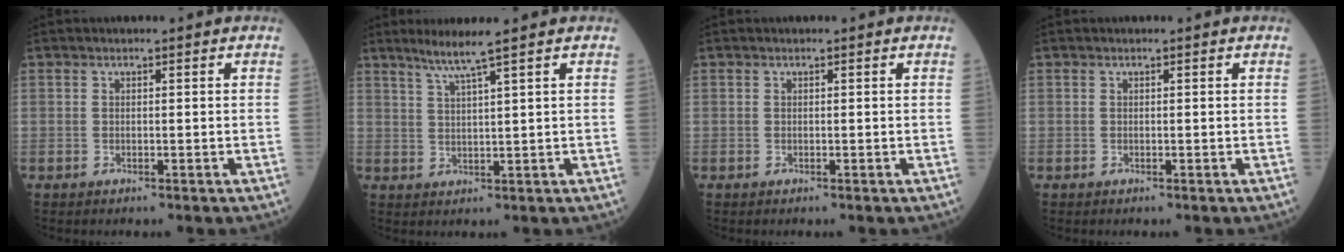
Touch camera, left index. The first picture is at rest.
{"total": 4.2, "force": [3.0, -1.3, 2.7], "torque": [-0.057, -0.007, 0.061]}
{"total": 0.0}
{"total": 0.0}